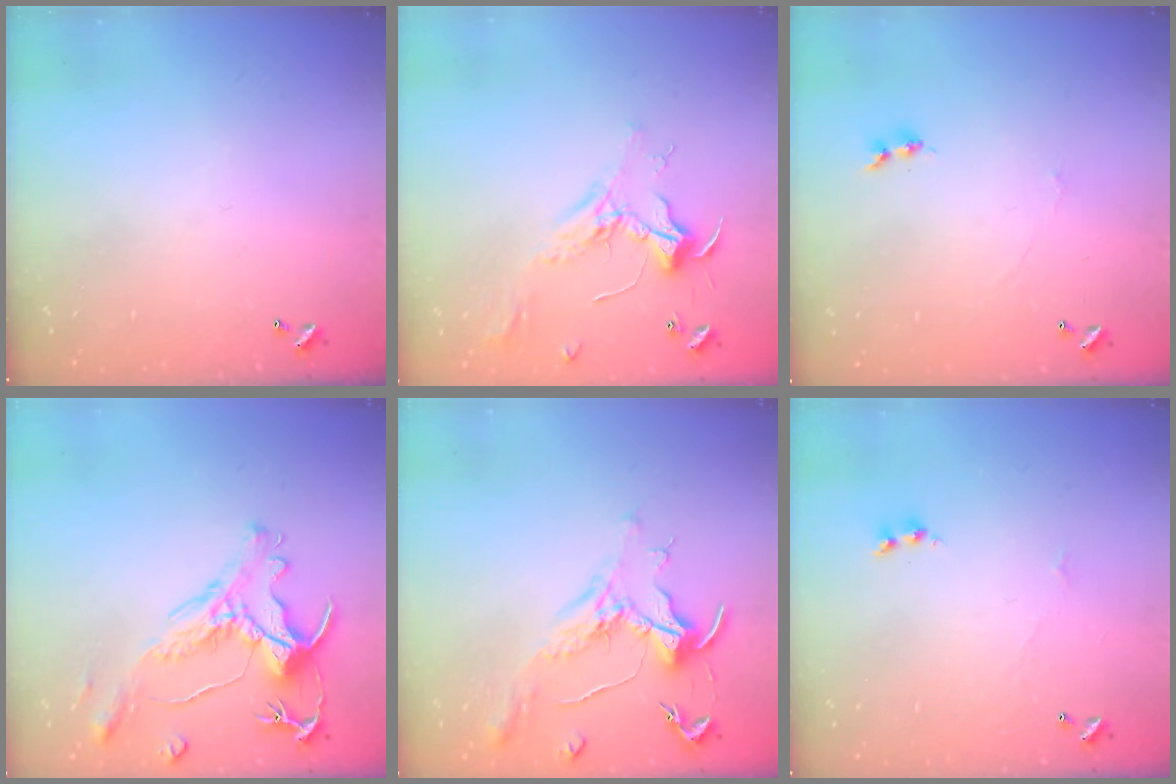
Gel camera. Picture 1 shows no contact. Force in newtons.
{"total": 2.4, "press": 2.3, "slide": 0.9}
{"total": 1.2, "press": 1.1, "slide": 0.3}
{"total": 2.8, "press": 2.5, "slide": 1.3}
{"total": 1.8, "press": 1.5, "slide": 0.9}
{"total": 1.6, "press": 1.6, "slide": 0.2}